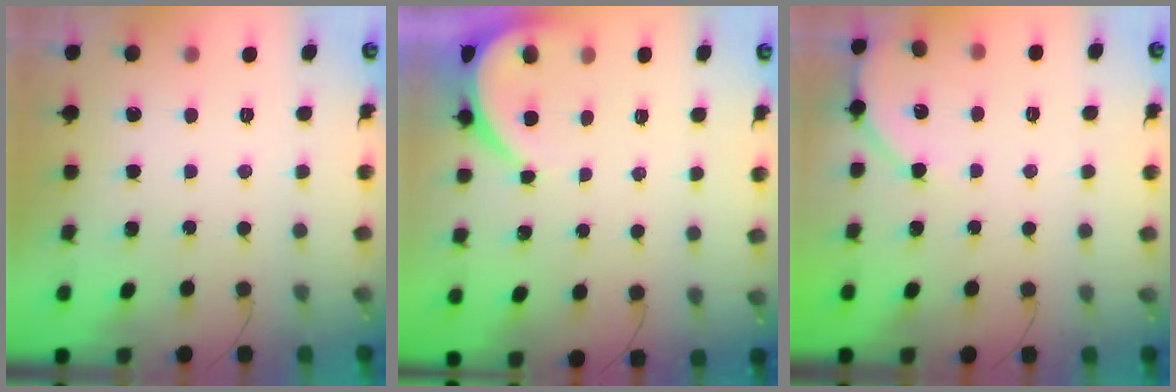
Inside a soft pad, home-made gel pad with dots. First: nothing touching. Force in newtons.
{"total": 3.9, "press": 3.9, "slide": 0.5}
{"total": 5.4, "press": 5.3, "slide": 0.7}